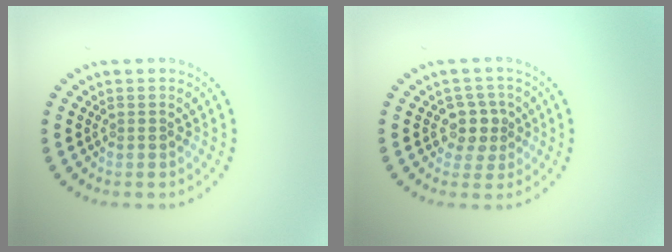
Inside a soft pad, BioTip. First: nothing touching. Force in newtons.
{"total": 2.4, "press": 2.1, "slide": 1.2}